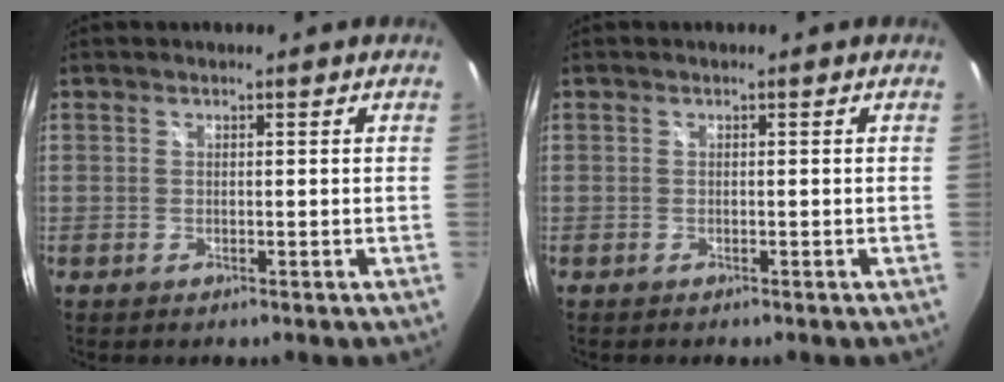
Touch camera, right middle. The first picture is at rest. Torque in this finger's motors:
{"motor_torque": [-0.27, -0.05, 0.02, -0.01]}